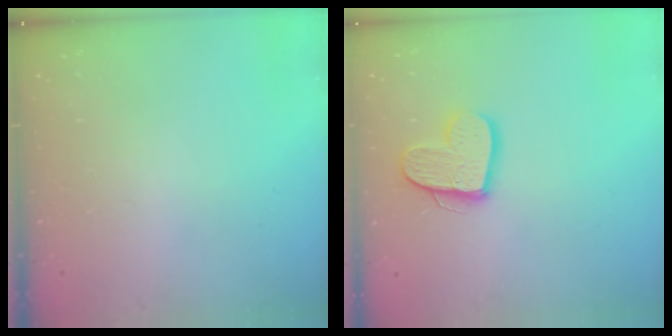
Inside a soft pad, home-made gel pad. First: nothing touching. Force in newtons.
{"total": 12.9, "press": 12.9, "slide": 1.0}